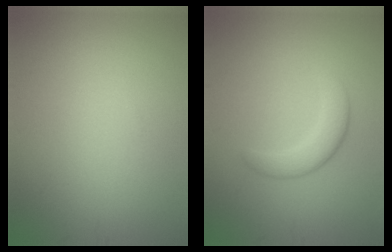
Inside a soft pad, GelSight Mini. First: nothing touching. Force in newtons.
{"total": 2.8, "press": 2.8, "slide": 0.2}